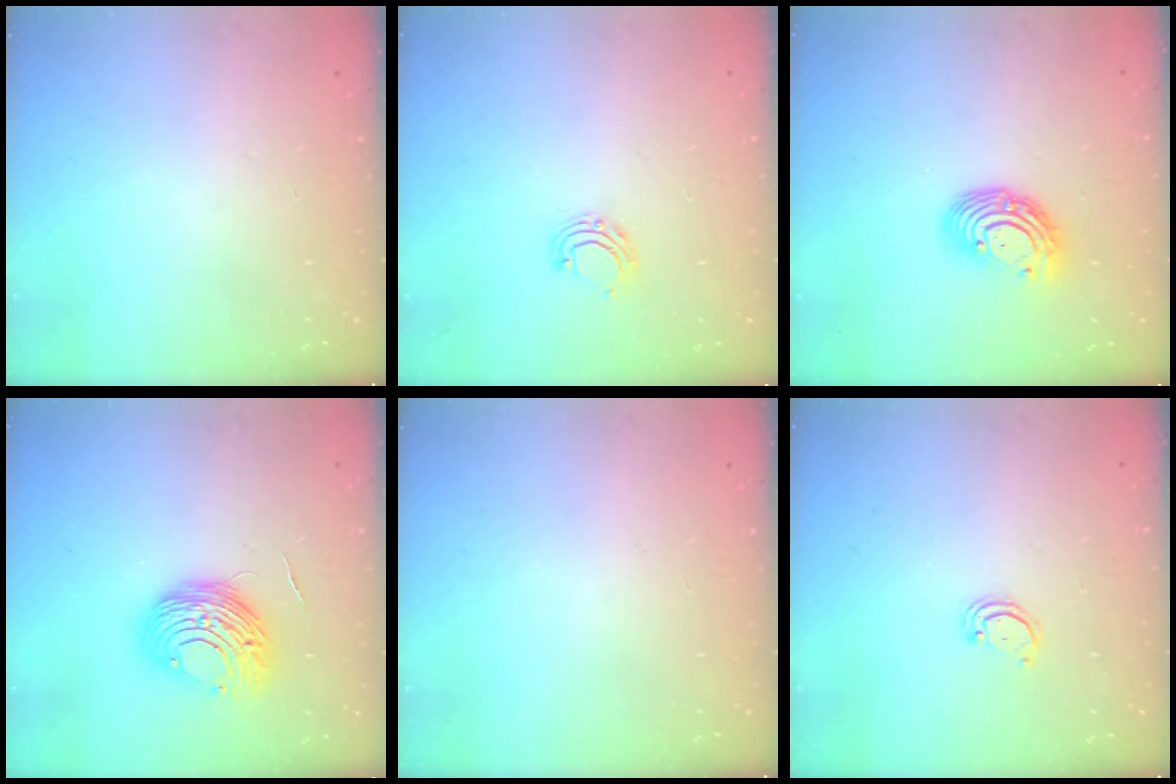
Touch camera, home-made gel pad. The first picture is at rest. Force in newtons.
{"total": 6.6, "press": 6.6, "slide": 0.7}
{"total": 9.8, "press": 9.7, "slide": 0.9}
{"total": 11.3, "press": 11.2, "slide": 1.2}
{"total": 0.0}
{"total": 2.2, "press": 2.2, "slide": 0.2}